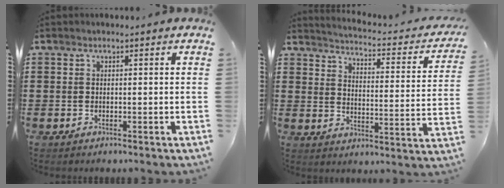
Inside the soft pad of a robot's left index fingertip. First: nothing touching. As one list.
[{"total": 2.6, "force": [2.5, -0.2, 0.8], "torque": [-0.035, -0.030, 0.032]}]